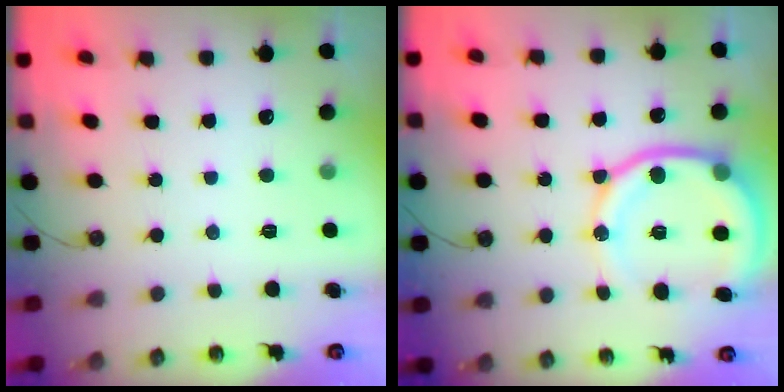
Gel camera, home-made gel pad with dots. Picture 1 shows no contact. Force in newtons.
{"total": 15.2, "press": 15.1, "slide": 2.1}